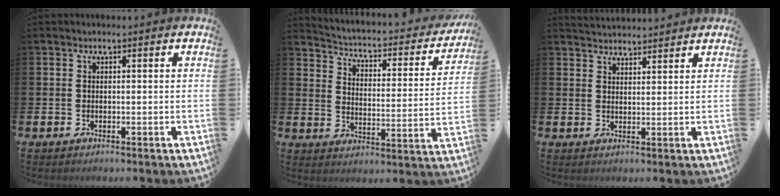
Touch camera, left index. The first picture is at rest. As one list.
[{"total": 3.3, "force": [2.8, 1.4, 1.1], "torque": [-0.047, -0.029, 0.035]}, {"total": 2.8, "force": [2.8, 0.3, -0.1], "torque": [-0.002, -0.015, 0.051]}]